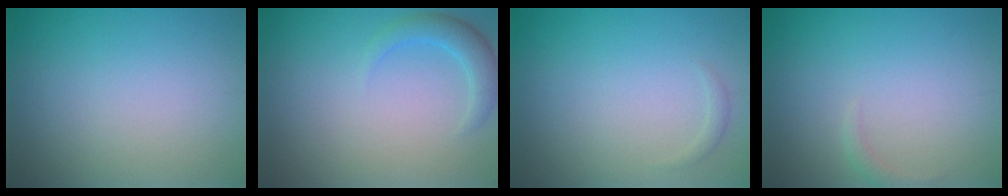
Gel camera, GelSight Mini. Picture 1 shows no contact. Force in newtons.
{"total": 2.4, "press": 2.4, "slide": 0.1}
{"total": 0.6, "press": 0.6, "slide": 0.0}
{"total": 0.8, "press": 0.7, "slide": 0.1}